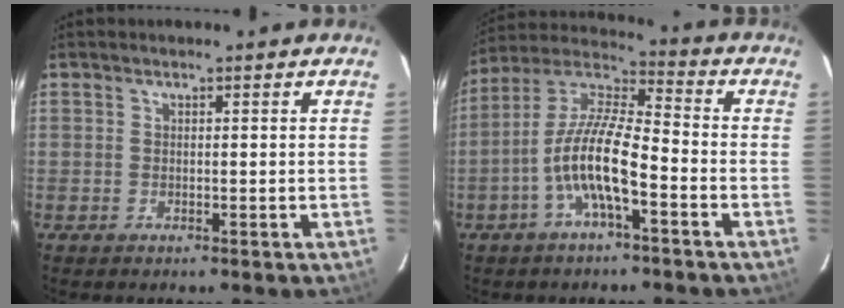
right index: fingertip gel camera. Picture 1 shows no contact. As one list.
[{"total": 11.9, "force": [-4.8, 2.8, 10.5], "torque": [-0.216, 0.006, -0.095]}]